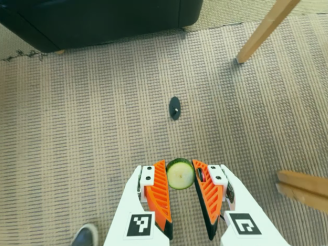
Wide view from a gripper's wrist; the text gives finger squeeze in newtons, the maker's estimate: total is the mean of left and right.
{"total": 8.5, "left": 8.5, "right": 8.5}